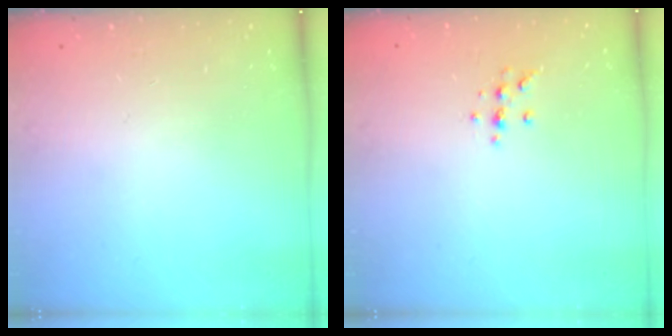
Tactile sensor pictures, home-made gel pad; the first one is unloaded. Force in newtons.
{"total": 5.0, "press": 5.0, "slide": 0.6}